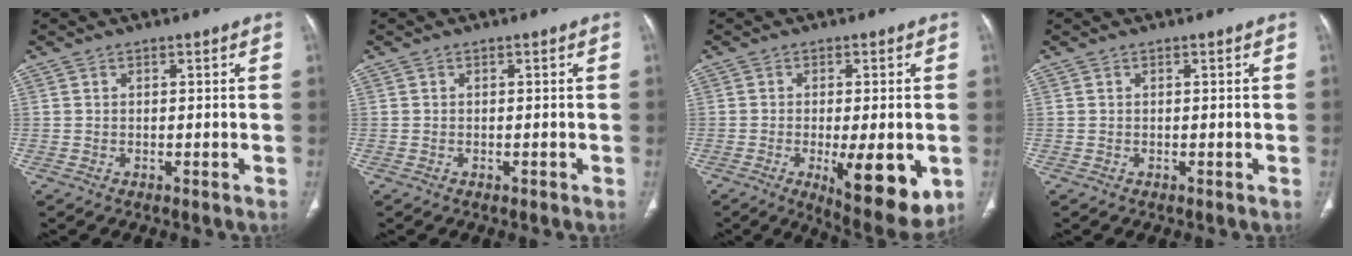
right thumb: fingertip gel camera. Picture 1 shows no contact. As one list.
[{"total": 0.0}, {"total": 13.1, "force": [-3.6, 4.3, 11.8], "torque": [-0.156, -0.023, -0.041]}, {"total": 0.0}]